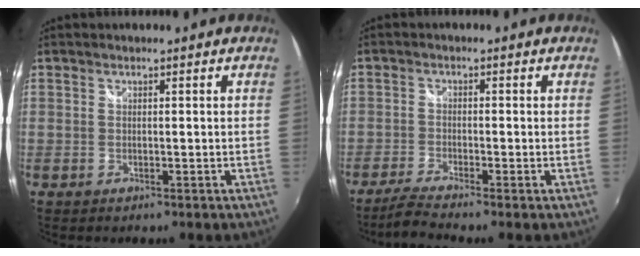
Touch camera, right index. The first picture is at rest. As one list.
[{"total": 4.1, "force": [-3.5, -0.5, 2.1], "torque": [-0.064, -0.009, -0.074]}]